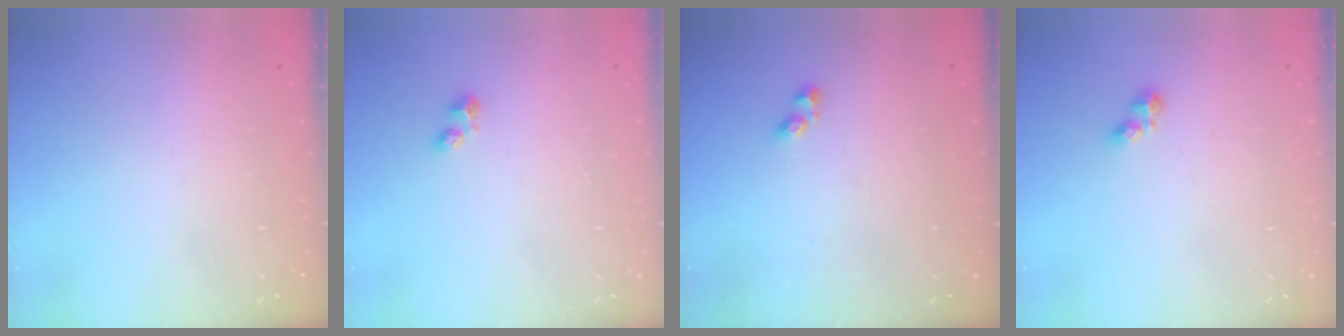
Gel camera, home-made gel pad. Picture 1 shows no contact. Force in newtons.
{"total": 2.9, "press": 2.8, "slide": 0.6}
{"total": 1.6, "press": 1.5, "slide": 0.3}
{"total": 4.5, "press": 4.5, "slide": 0.5}